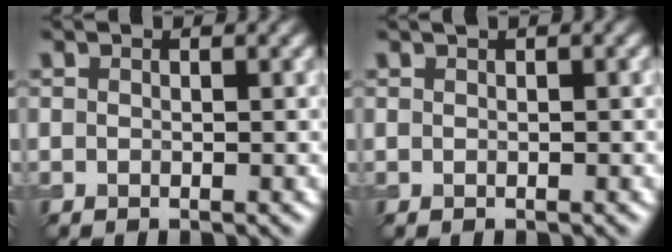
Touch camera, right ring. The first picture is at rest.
{"total": 0.9, "force": [0.5, 0.2, 0.7], "torque": [-0.012, 0.006, 0.006]}